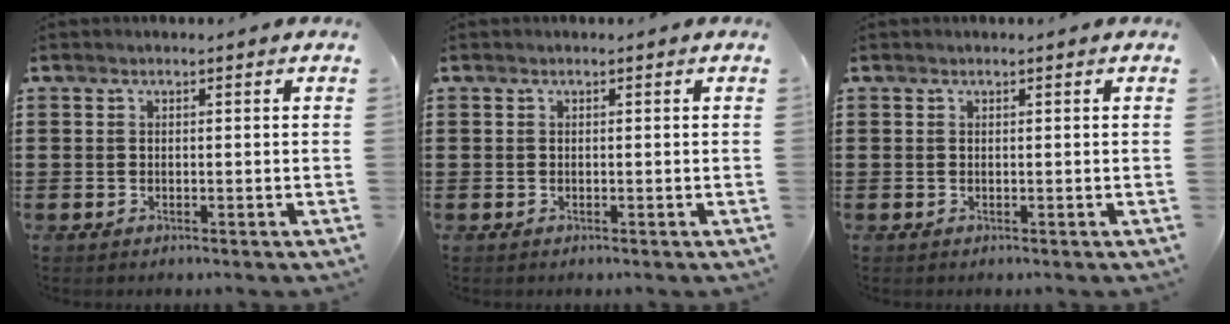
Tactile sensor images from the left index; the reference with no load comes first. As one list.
[{"total": 0.0}, {"total": 0.0}]